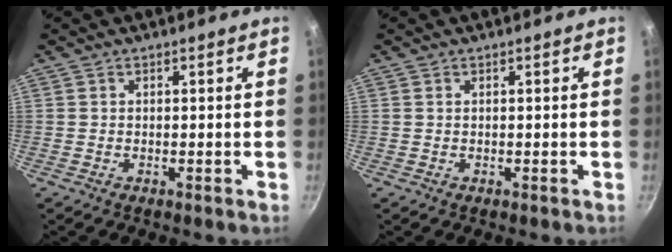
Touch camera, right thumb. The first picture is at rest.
{"total": 0.0}